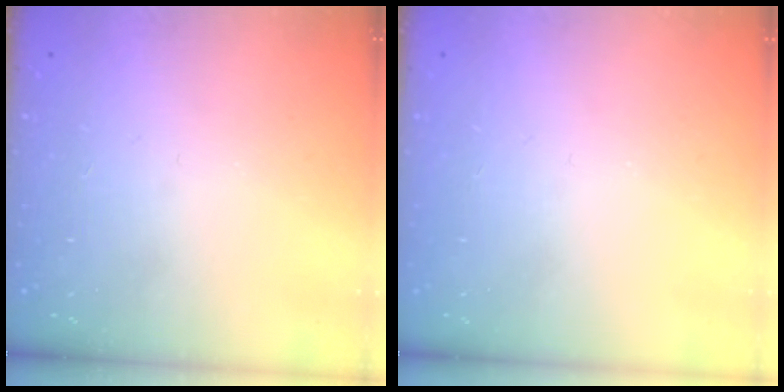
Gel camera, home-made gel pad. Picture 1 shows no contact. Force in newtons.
{"total": 0.0}